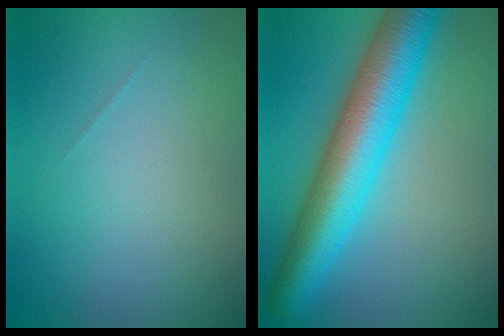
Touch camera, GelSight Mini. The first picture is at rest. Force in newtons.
{"total": 9.5, "press": 9.5, "slide": 0.2}